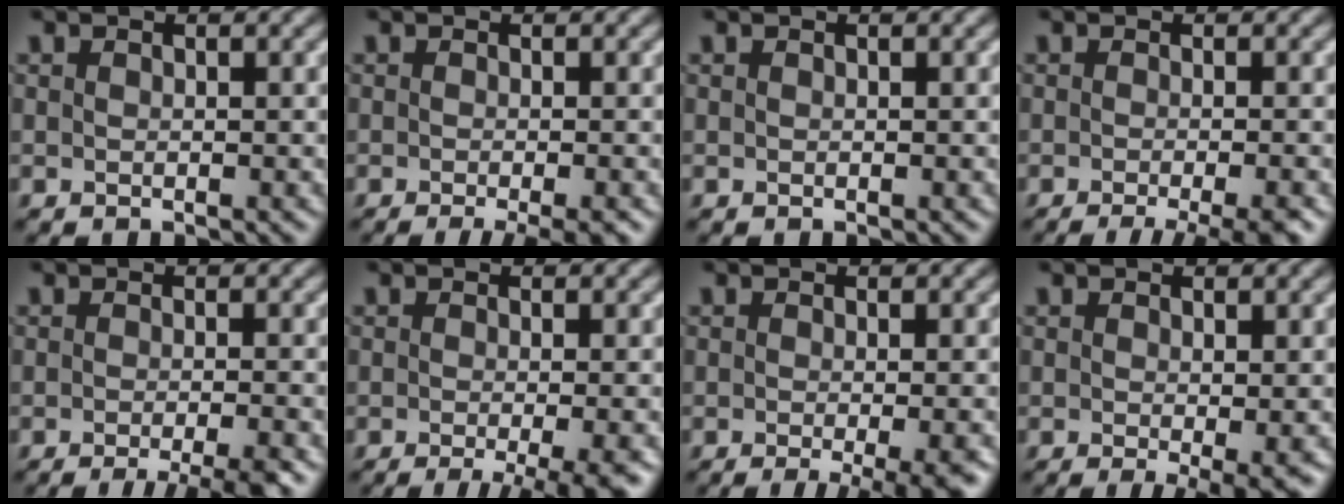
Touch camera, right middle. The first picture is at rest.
{"total": 3.3, "force": [-1.8, 0.6, 2.8], "torque": [-0.030, -0.004, -0.028]}
{"total": 0.0}
{"total": 4.6, "force": [-2.6, 1.0, 3.7], "torque": [-0.036, -0.005, -0.039]}
{"total": 4.2, "force": [-2.5, 0.7, 3.2], "torque": [-0.035, -0.003, -0.042]}
{"total": 5.4, "force": [-2.4, 1.4, 4.7], "torque": [-0.049, -0.010, -0.032]}
{"total": 5.1, "force": [-2.1, 1.4, 4.4], "torque": [-0.045, -0.010, -0.025]}
{"total": 2.6, "force": [-0.7, 0.2, 2.5], "torque": [-0.040, -0.013, -0.008]}